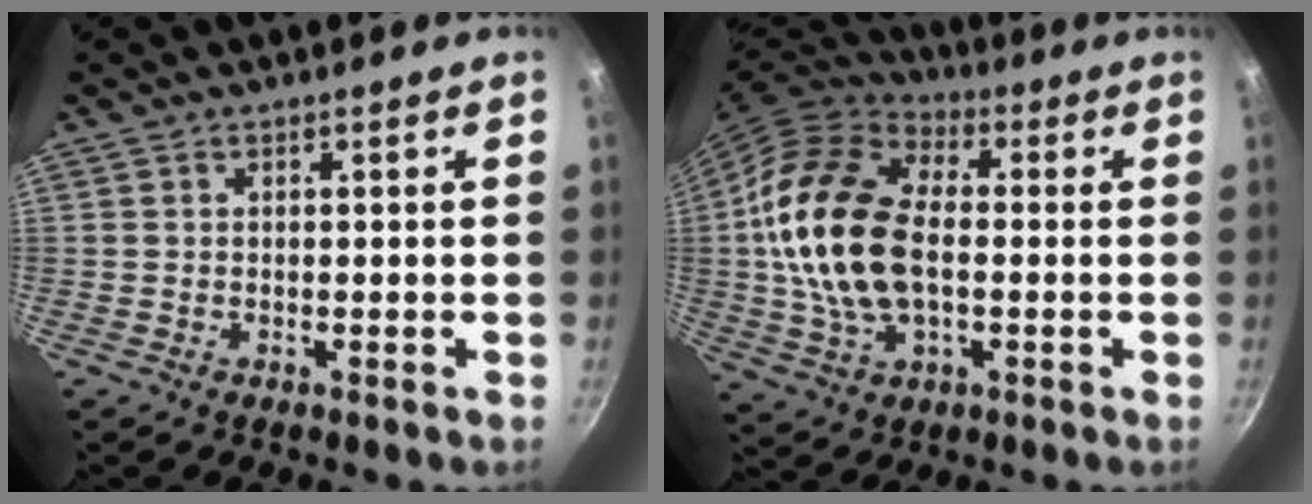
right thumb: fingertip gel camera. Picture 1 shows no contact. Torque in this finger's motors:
{"motor_torque": [-0.87, 2.13, 2.35, 0.16, 0.68]}